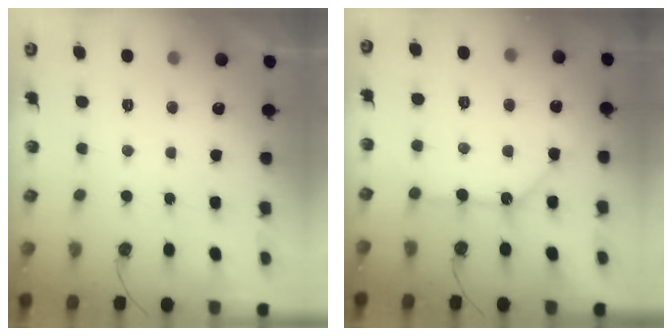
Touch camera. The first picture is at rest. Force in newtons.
{"total": 10.0, "press": 9.9, "slide": 1.0}